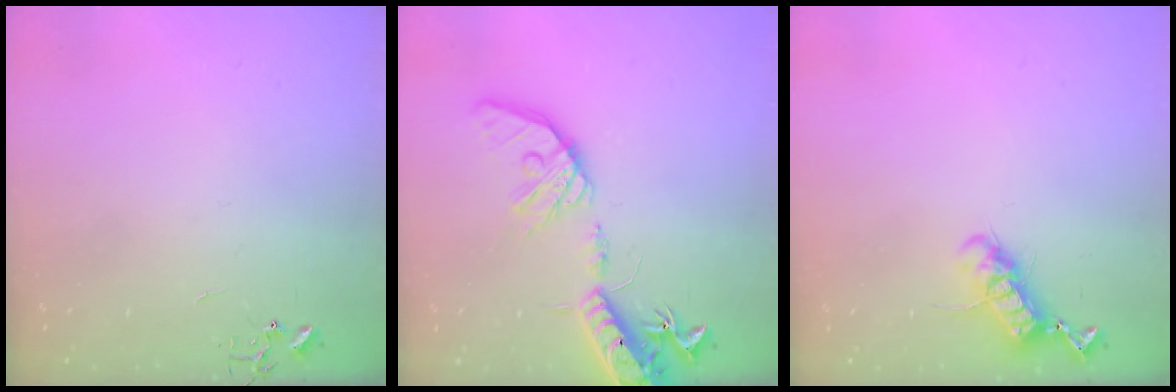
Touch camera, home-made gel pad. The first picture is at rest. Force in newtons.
{"total": 19.4, "press": 19.1, "slide": 3.3}
{"total": 11.7, "press": 11.7, "slide": 0.9}